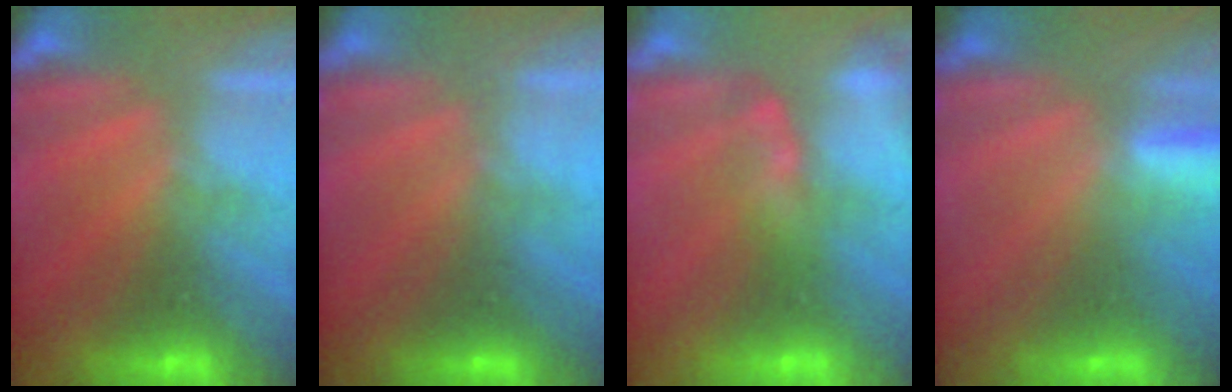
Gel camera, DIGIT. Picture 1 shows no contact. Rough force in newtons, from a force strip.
{"total": 4.9}
{"total": 2.4}
{"total": 2.8}